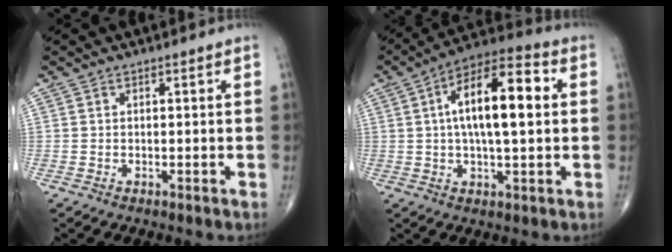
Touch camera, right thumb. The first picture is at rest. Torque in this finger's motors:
{"motor_torque": [0.09, 0.64, 0.38, 0.08, 0.27]}